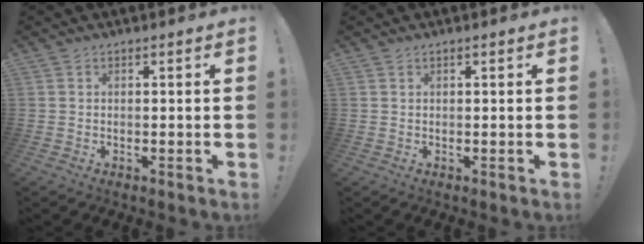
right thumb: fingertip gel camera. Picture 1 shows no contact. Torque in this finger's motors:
{"motor_torque": [-0.08, 0.16, -0.18, 0.08, 0.02]}